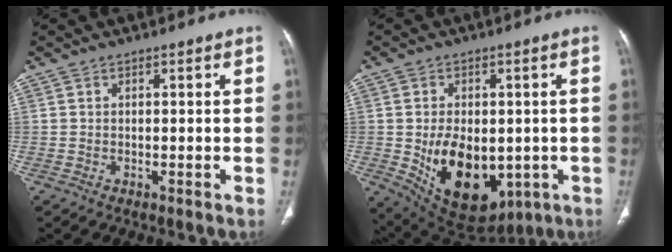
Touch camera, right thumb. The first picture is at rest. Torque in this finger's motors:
{"motor_torque": [-0.26, 1.13, 0.87, 0.71, 0.16]}